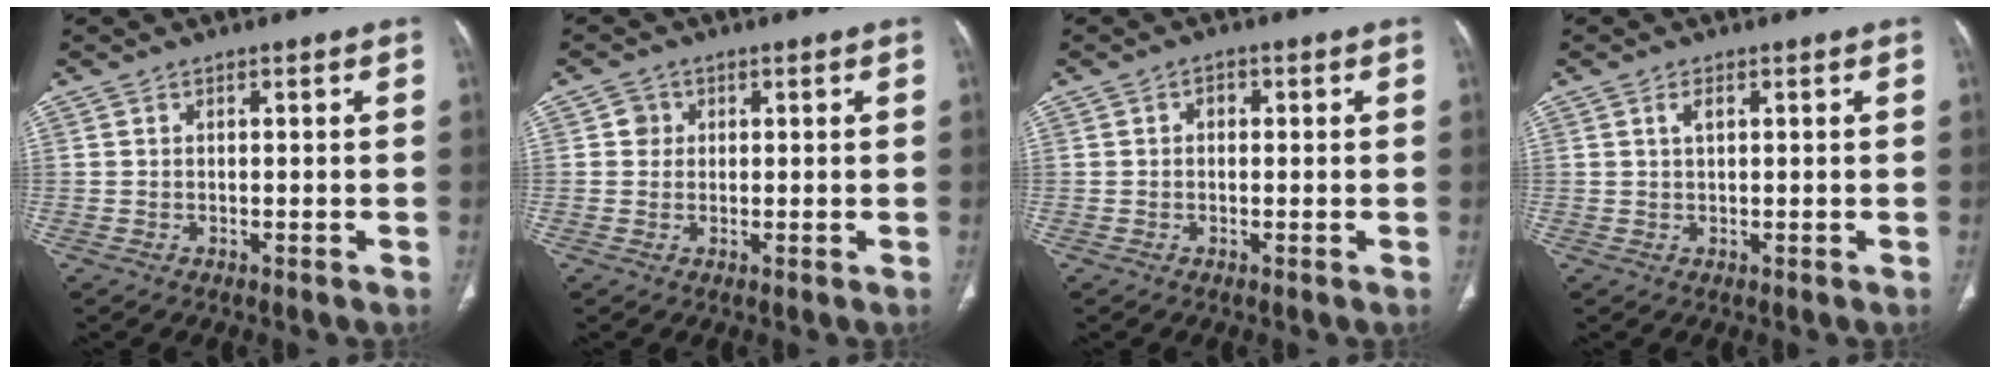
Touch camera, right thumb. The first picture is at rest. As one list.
[{"total": 2.1, "force": [0.5, 2.0, 0.5], "torque": [0.005, 0.002, 0.004]}, {"total": 1.6, "force": [0.2, 1.2, 1.1], "torque": [-0.008, 0.007, -0.001]}, {"total": 1.7, "force": [0.7, 0.8, 1.4], "torque": [-0.028, 0.004, 0.014]}]